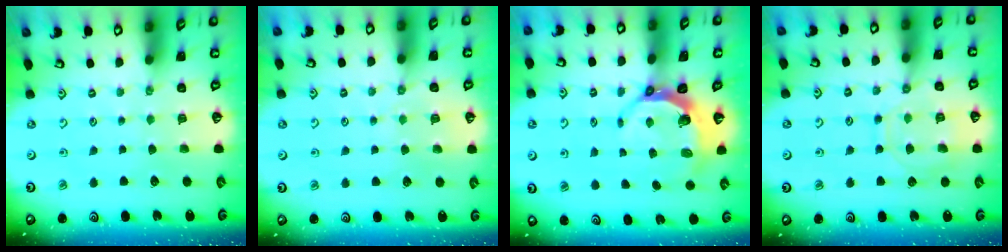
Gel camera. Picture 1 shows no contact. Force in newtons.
{"total": 4.7, "press": 4.7, "slide": 0.5}
{"total": 6.7, "press": 5.3, "slide": 4.2}
{"total": 10.7, "press": 10.7, "slide": 1.0}